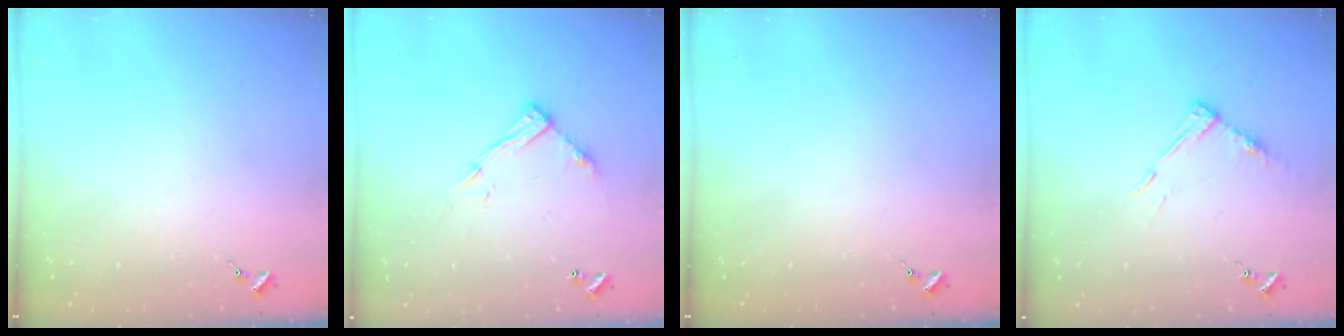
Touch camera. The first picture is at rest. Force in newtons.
{"total": 12.2, "press": 12.1, "slide": 0.9}
{"total": 0.0}
{"total": 8.1, "press": 8.1, "slide": 0.6}